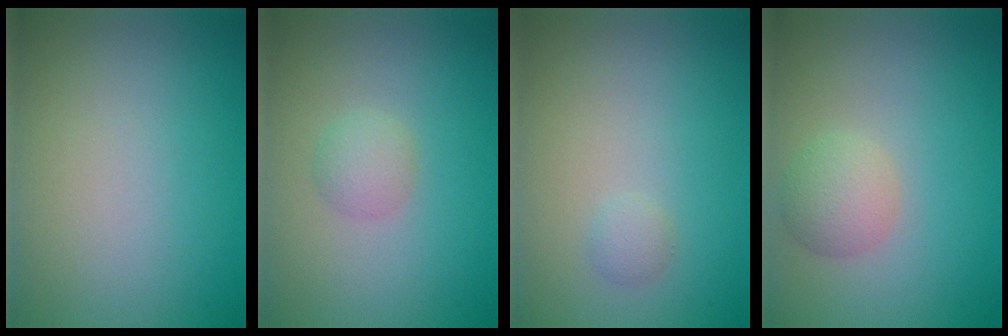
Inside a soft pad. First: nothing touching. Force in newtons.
{"total": 1.6, "press": 1.6, "slide": 0.1}
{"total": 0.8, "press": 0.8, "slide": 0.1}
{"total": 2.7, "press": 2.7, "slide": 0.1}